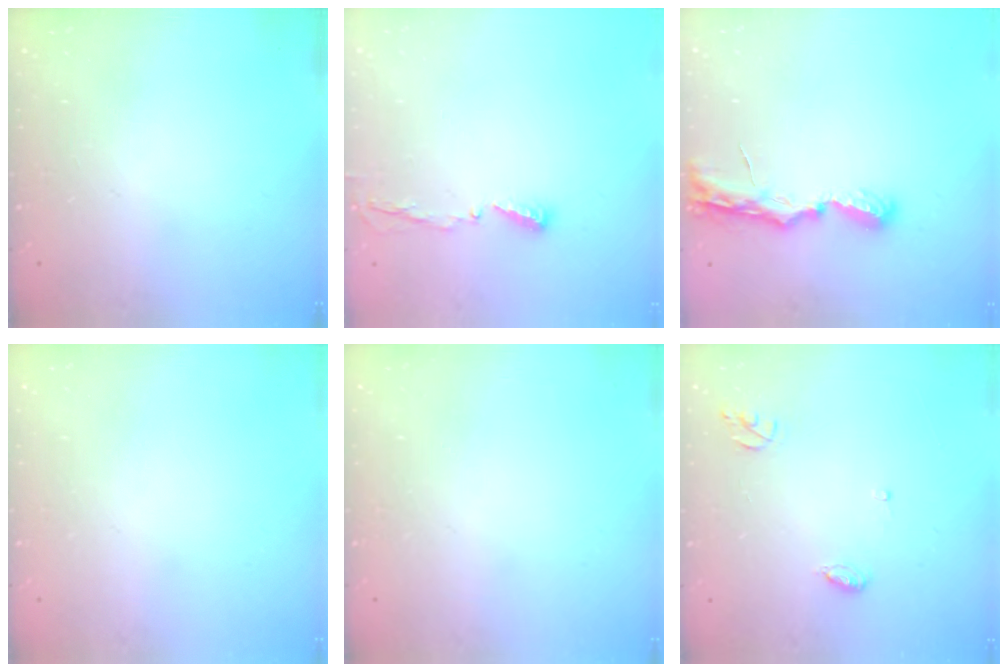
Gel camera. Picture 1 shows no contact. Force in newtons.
{"total": 3.6, "press": 3.6, "slide": 0.4}
{"total": 7.5, "press": 7.5, "slide": 0.4}
{"total": 0.0}
{"total": 0.0}
{"total": 5.1, "press": 5.1, "slide": 0.4}